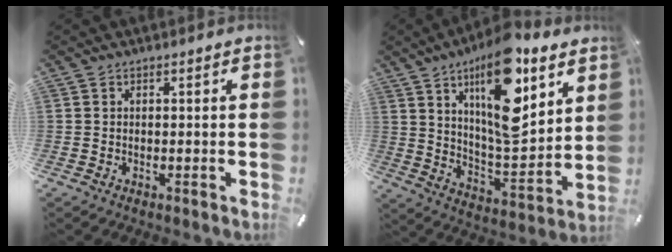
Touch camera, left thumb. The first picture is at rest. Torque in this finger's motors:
{"motor_torque": [2.51, 2.50, 1.66, -1.11, 0.30]}